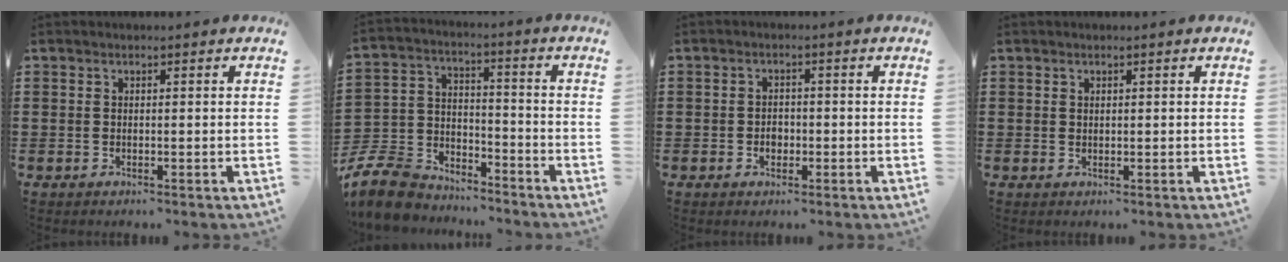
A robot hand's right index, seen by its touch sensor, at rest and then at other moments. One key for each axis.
{"total": 10.0, "fx": -9.1, "fy": 3.1, "fz": 2.6, "tx": -0.081, "ty": 0.017, "tz": -0.185}
{"total": 1.8, "fx": -0.6, "fy": 1.3, "fz": 1.1, "tx": -0.024, "ty": 0.002, "tz": -0.012}
{"total": 0.6, "fx": 0.4, "fy": 0.4, "fz": 0.2, "tx": -0.006, "ty": 0.002, "tz": 0.008}